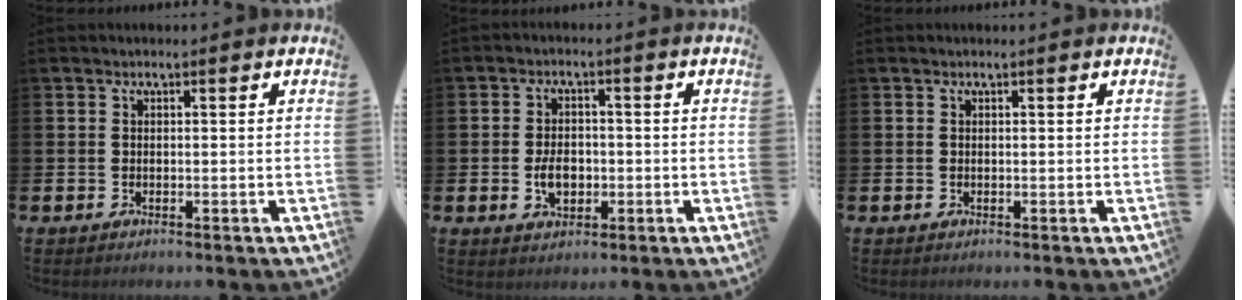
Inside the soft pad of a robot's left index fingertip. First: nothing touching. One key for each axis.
{"total": 3.9, "fx": -0.7, "fy": 2.6, "fz": 2.8, "tx": -0.036, "ty": 0.000, "tz": -0.018}
{"total": 0.0}